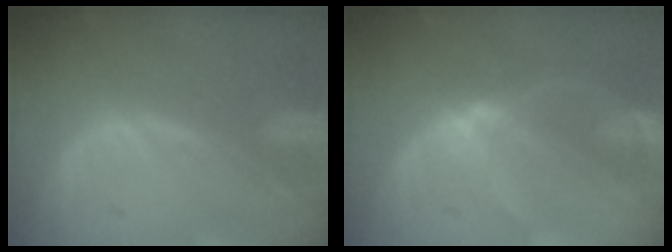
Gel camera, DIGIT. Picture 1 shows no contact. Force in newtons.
{"total": 6.3, "press": 5.6, "slide": 2.8}